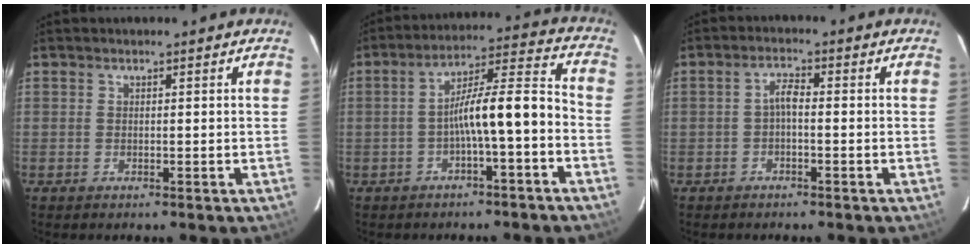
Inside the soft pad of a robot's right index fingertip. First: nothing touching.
{"total": 9.5, "force": [-3.7, 0.8, 8.7], "torque": [-0.149, 0.026, -0.054]}
{"total": 1.8, "force": [-0.5, 0.6, 1.7], "torque": [-0.033, 0.009, -0.010]}